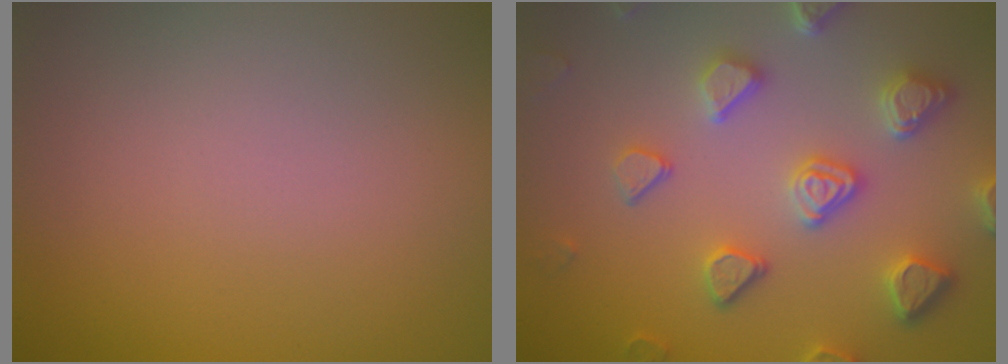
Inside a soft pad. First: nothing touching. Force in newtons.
{"total": 5.4, "press": 4.9, "slide": 2.4}